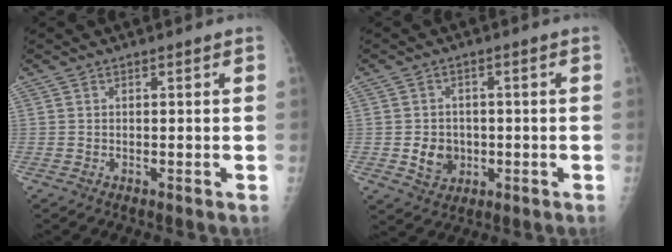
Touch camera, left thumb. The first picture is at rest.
{"total": 5.6, "force": [-0.8, 4.8, 2.7], "torque": [-0.021, 0.005, -0.006]}